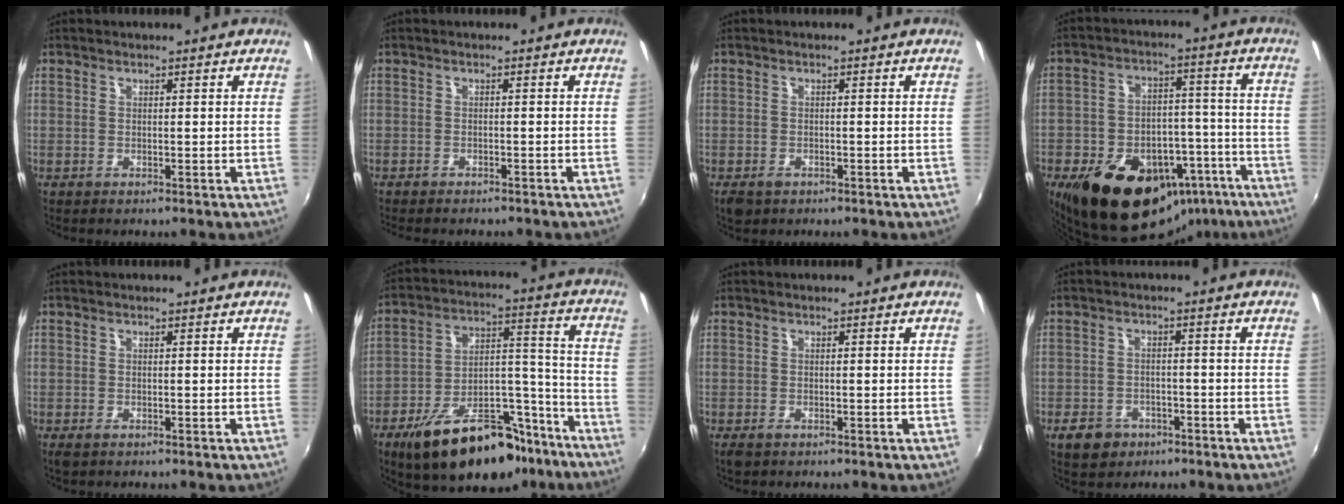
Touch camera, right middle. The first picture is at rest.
{"total": 3.9, "force": [-3.4, 1.0, 1.5], "torque": [-0.037, -0.012, -0.050]}
{"total": 3.1, "force": [-1.9, 2.0, 1.5], "torque": [-0.034, -0.010, -0.030]}
{"total": 26.6, "force": [-16.0, 15.4, 14.6], "torque": [-0.274, 0.021, -0.203]}
{"total": 1.3, "force": [-0.8, 0.7, 0.8], "torque": [-0.014, -0.007, -0.013]}
{"total": 23.5, "force": [-16.0, 10.5, 13.5], "torque": [-0.226, 0.029, -0.227]}
{"total": 1.8, "force": [-1.2, 0.9, 1.0], "torque": [-0.018, -0.008, -0.020]}
{"total": 6.3, "force": [-3.8, 4.4, 2.4], "torque": [-0.071, 0.004, -0.053]}